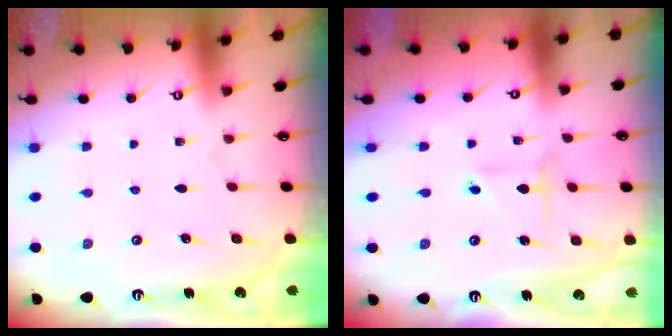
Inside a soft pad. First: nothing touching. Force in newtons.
{"total": 2.8, "press": 2.8, "slide": 0.3}